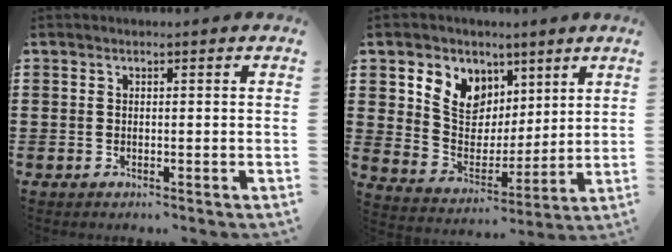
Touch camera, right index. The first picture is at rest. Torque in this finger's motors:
{"motor_torque": [0.73, -0.01, 0.55, 0.13]}